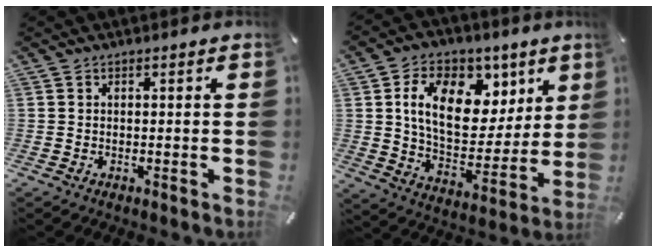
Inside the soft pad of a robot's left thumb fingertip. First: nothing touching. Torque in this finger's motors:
{"motor_torque": [2.35, 2.44, 1.48, -1.29, 0.18]}